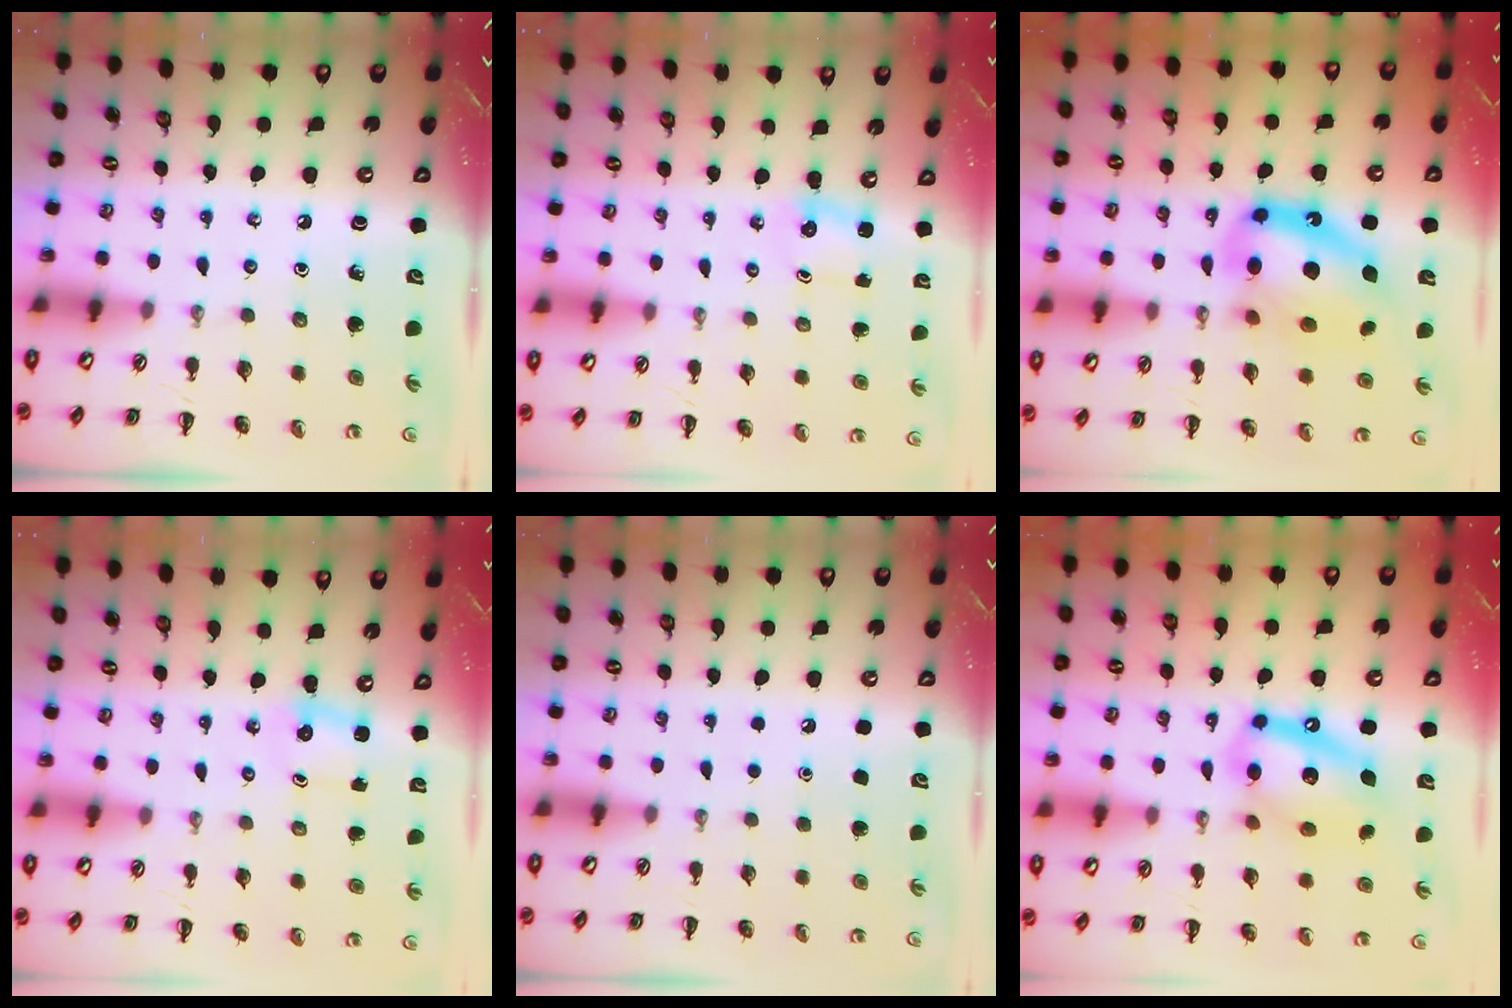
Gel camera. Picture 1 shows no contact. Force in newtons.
{"total": 1.1, "press": 1.1, "slide": 0.4}
{"total": 15.7, "press": 15.2, "slide": 4.1}
{"total": 1.3, "press": 1.2, "slide": 0.3}
{"total": 1.6, "press": 1.6, "slide": 0.1}
{"total": 14.7, "press": 14.3, "slide": 3.2}